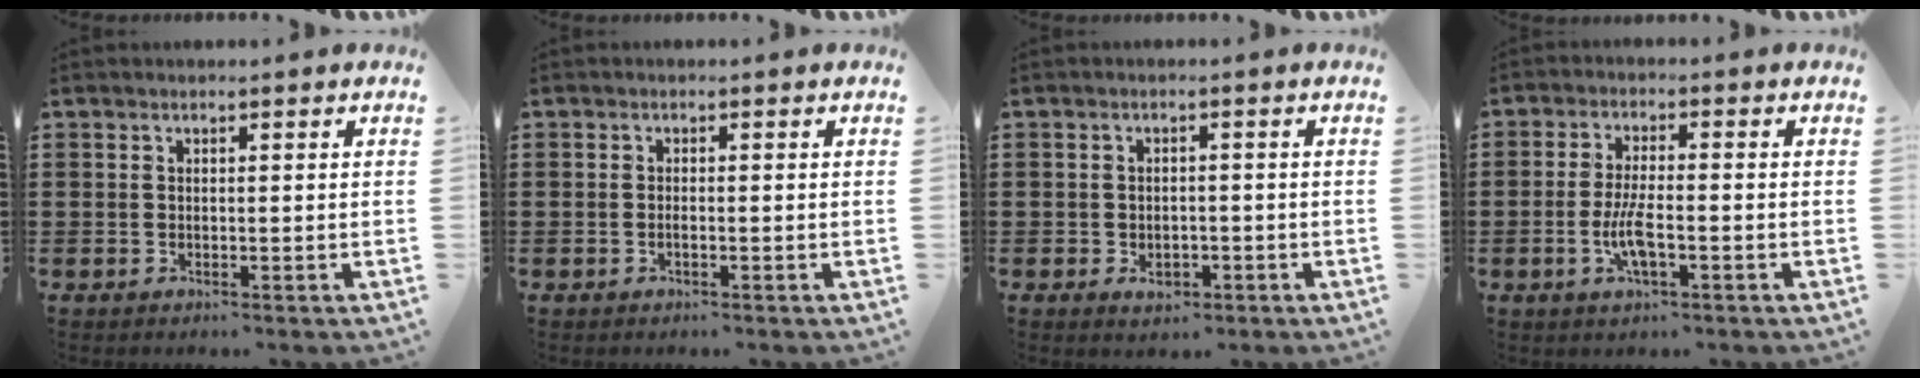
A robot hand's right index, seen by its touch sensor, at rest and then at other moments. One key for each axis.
{"total": 0.6, "fx": -0.3, "fy": 0.1, "fz": 0.6, "tx": -0.011, "ty": -0.003, "tz": -0.005}
{"total": 2.3, "fx": -0.9, "fy": 1.6, "fz": 1.4, "tx": -0.026, "ty": 0.002, "tz": -0.017}
{"total": 5.4, "fx": -1.6, "fy": 1.4, "fz": 4.9, "tx": -0.110, "ty": -0.006, "tz": -0.036}